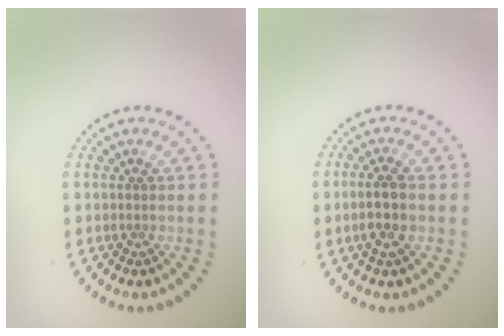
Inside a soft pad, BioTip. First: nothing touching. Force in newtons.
{"total": 2.7, "press": 2.5, "slide": 1.0}